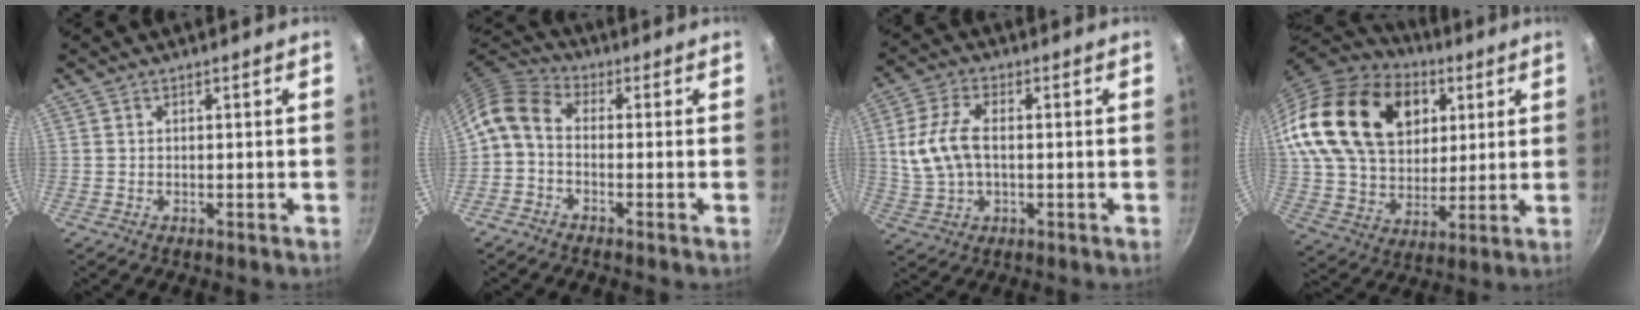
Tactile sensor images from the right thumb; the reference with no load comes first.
{"total": 7.2, "force": [-0.8, 4.9, 5.1], "torque": [-0.111, 0.035, -0.036]}
{"total": 10.0, "force": [0.5, 5.9, 8.1], "torque": [-0.167, 0.015, 0.010]}
{"total": 27.9, "force": [10.5, 19.3, 17.2], "torque": [-0.296, -0.009, 0.191]}